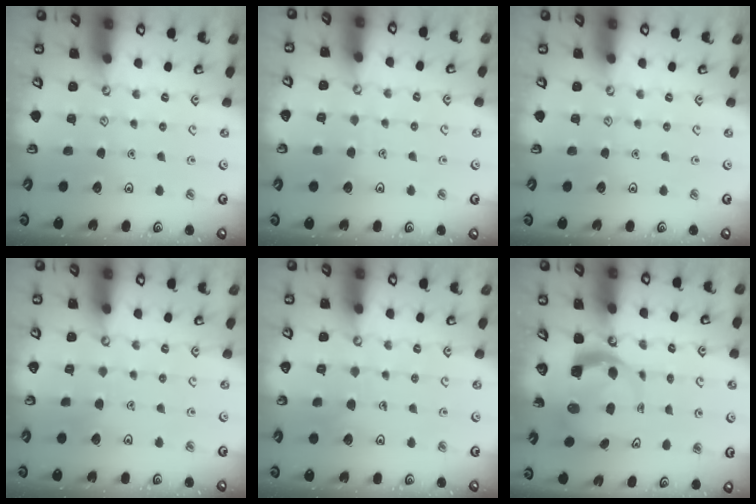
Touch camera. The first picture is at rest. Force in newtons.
{"total": 2.8, "press": 2.8, "slide": 0.1}
{"total": 0.0}
{"total": 3.0, "press": 3.0, "slide": 0.2}
{"total": 5.6, "press": 5.6, "slide": 0.4}
{"total": 5.6, "press": 5.5, "slide": 0.9}